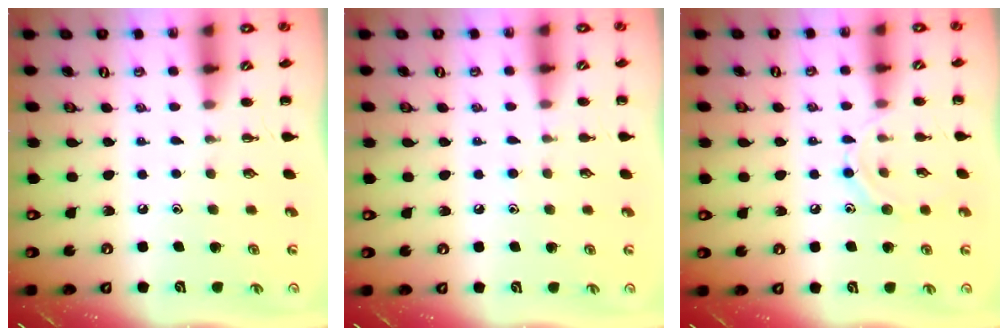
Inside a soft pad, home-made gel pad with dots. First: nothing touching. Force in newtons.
{"total": 5.9, "press": 5.4, "slide": 2.3}
{"total": 7.7, "press": 7.6, "slide": 1.0}